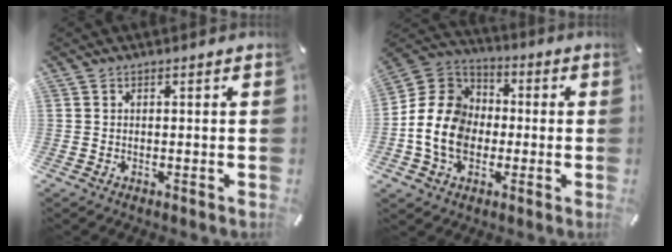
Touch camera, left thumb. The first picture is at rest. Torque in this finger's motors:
{"motor_torque": [0.55, 1.25, 1.28, 0.36, 0.42]}